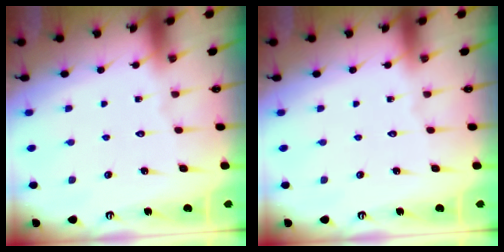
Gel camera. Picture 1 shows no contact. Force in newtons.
{"total": 0.0}